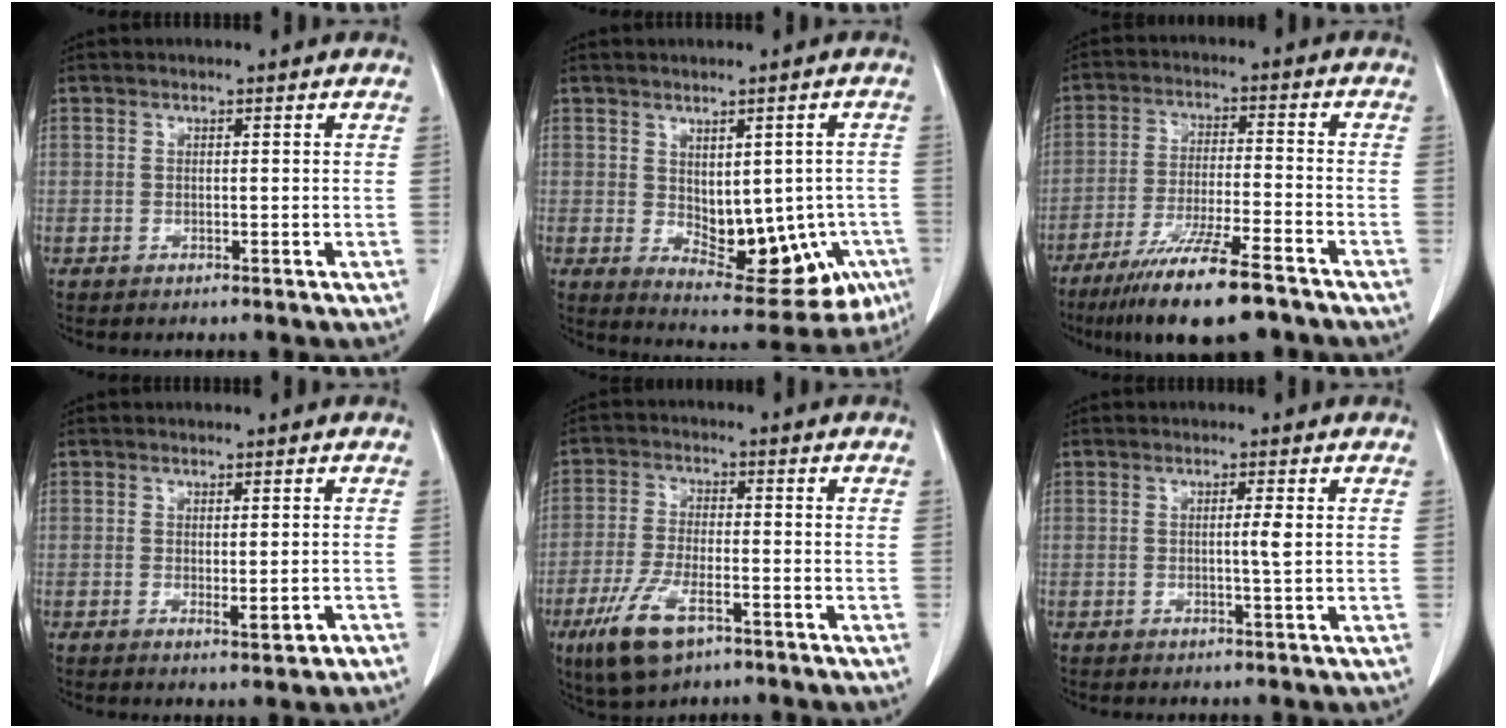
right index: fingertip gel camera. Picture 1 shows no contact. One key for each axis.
{"total": 12.7, "fx": -2.7, "fy": 6.5, "fz": 10.6, "tx": -0.126, "ty": 0.001, "tz": -0.013}
{"total": 13.5, "fx": -9.8, "fy": 1.2, "fz": 9.3, "tx": -0.168, "ty": -0.036, "tz": -0.164}
{"total": 2.6, "fx": -0.9, "fy": 0.6, "fz": 2.4, "tx": -0.033, "ty": -0.007, "tz": -0.006}
{"total": 9.1, "fx": -5.0, "fy": 3.2, "fz": 6.9, "tx": -0.146, "ty": -0.017, "tz": -0.087}
{"total": 1.9, "fx": 0.1, "fy": -0.4, "fz": 1.8, "tx": -0.031, "ty": -0.002, "tz": 0.001}